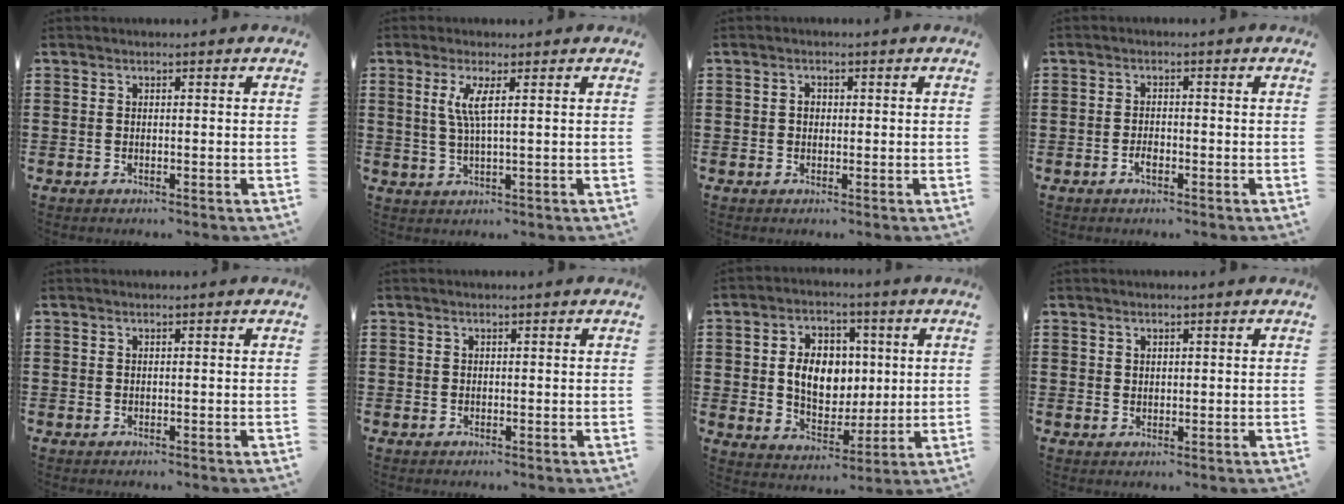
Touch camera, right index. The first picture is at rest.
{"total": 4.1, "force": [1.2, 0.3, 3.9], "torque": [-0.090, -0.007, 0.017]}
{"total": 1.1, "force": [0.1, 0.8, 0.7], "torque": [-0.015, 0.003, 0.002]}
{"total": 1.8, "force": [-0.8, 0.8, 1.4], "torque": [-0.028, 0.001, -0.015]}
{"total": 0.0}
{"total": 0.0}
{"total": 8.5, "force": [1.0, 6.3, 5.6], "torque": [-0.104, 0.011, 0.015]}
{"total": 1.2, "force": [0.9, 0.7, 0.3], "torque": [-0.007, 0.001, 0.018]}